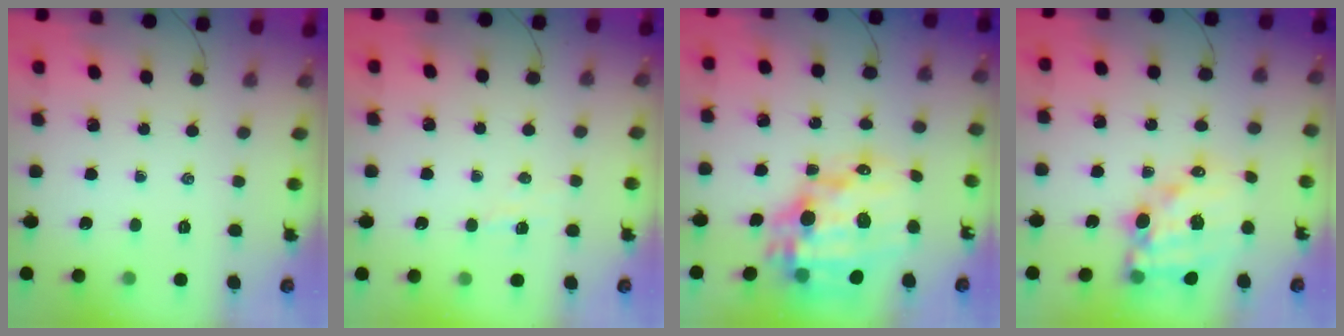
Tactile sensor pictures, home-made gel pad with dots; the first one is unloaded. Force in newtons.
{"total": 3.6, "press": 3.5, "slide": 0.9}
{"total": 19.0, "press": 18.5, "slide": 4.4}
{"total": 13.3, "press": 12.8, "slide": 3.4}